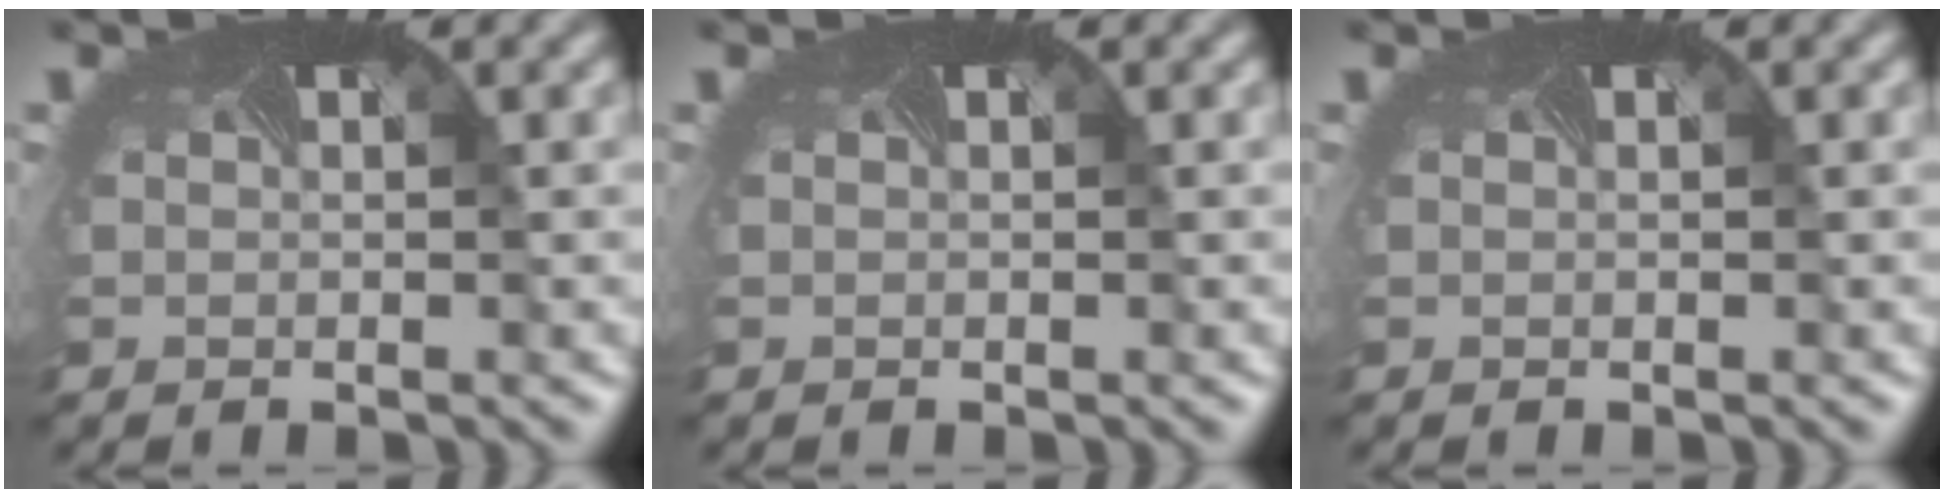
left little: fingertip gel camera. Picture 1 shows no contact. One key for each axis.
{"total": 0.0}
{"total": 0.0}